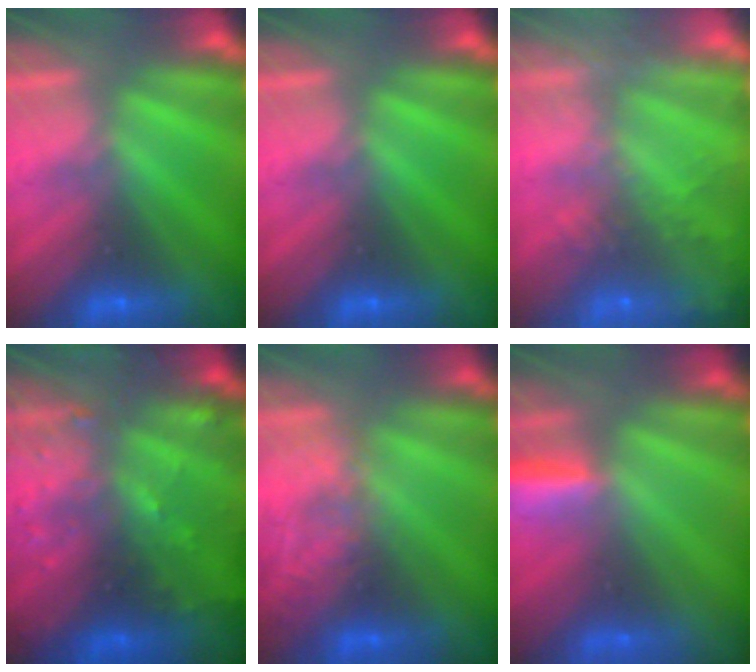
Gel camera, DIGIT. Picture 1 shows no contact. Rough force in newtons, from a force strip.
{"total": 0.0}
{"total": 6.8}
{"total": 5.9}
{"total": 2.1}
{"total": 2.9}